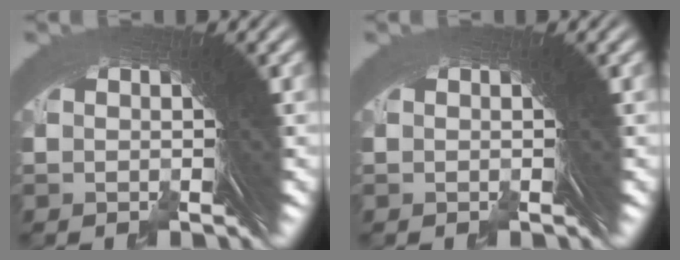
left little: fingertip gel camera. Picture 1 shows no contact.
{"total": 0.0}